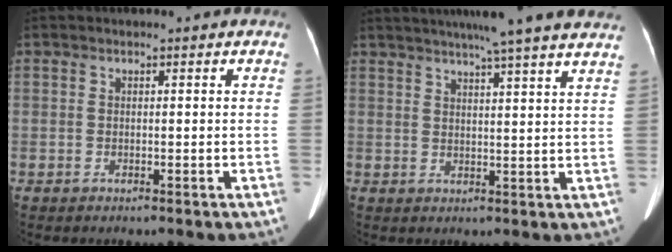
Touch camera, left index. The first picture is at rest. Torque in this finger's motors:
{"motor_torque": [-0.26, -0.65, 0.29, 0.13]}